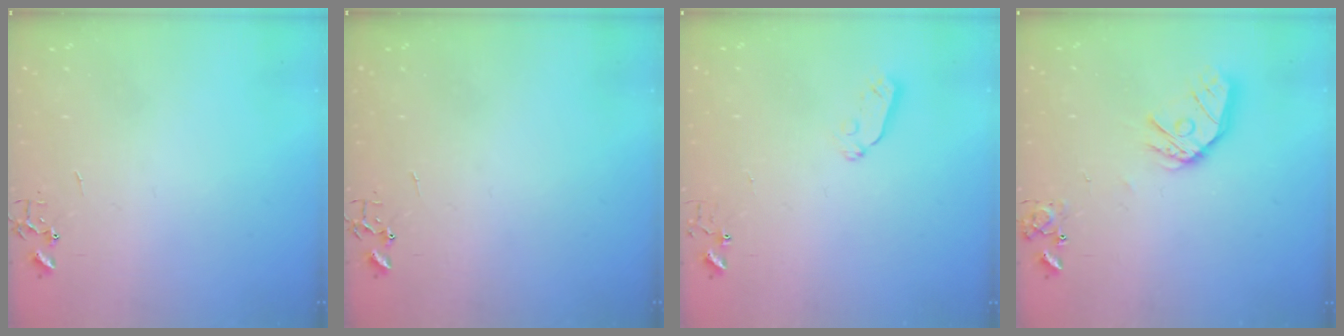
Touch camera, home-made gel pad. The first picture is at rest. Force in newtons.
{"total": 0.0}
{"total": 3.7, "press": 3.7, "slide": 0.5}
{"total": 14.1, "press": 14.0, "slide": 1.7}